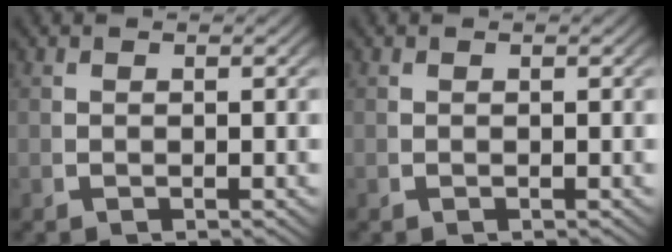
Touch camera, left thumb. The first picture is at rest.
{"total": 0.0}